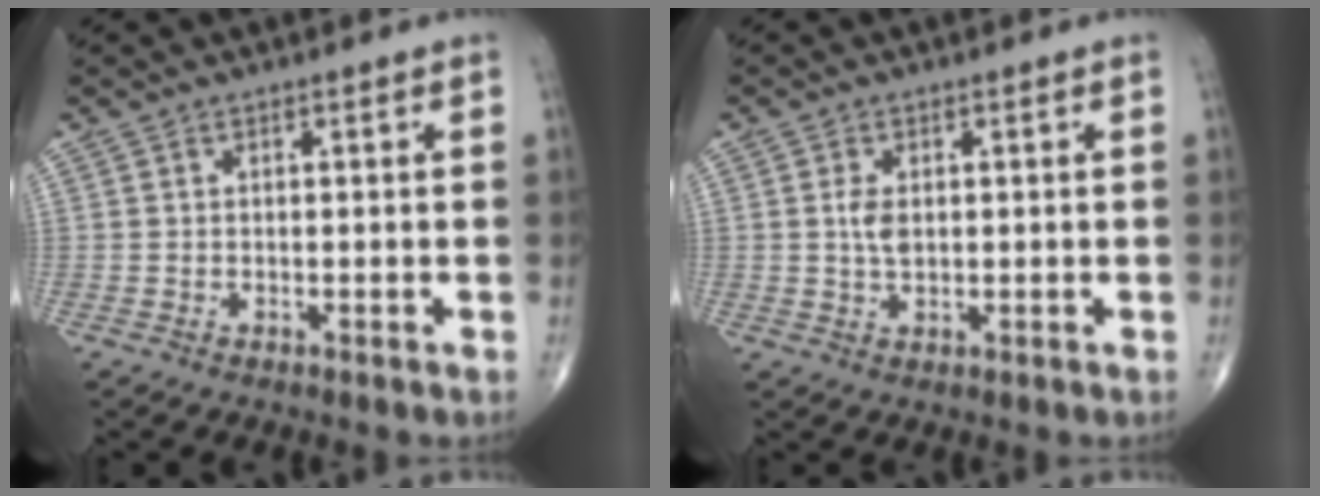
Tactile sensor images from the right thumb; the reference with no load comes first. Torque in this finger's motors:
{"motor_torque": [0.77, 0.70, 0.76, -0.10, -0.03]}